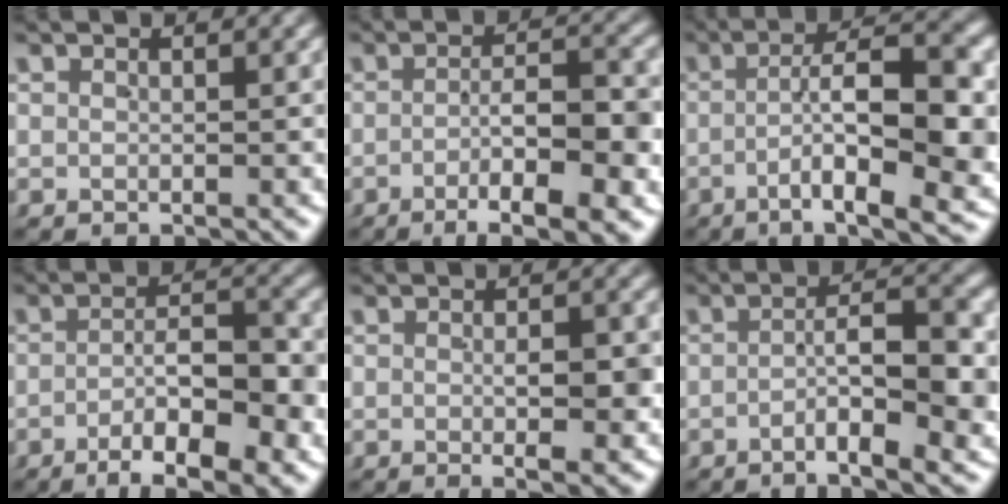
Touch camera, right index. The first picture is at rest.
{"total": 8.0, "force": [-4.5, 1.9, 6.3], "torque": [-0.086, -0.012, -0.060]}
{"total": 10.8, "force": [-2.7, 3.4, 9.9], "torque": [-0.133, -0.021, -0.032]}
{"total": 9.1, "force": [-5.5, 3.1, 6.6], "torque": [-0.089, -0.017, -0.076]}
{"total": 3.6, "force": [-0.5, 0.9, 3.5], "torque": [-0.044, -0.005, -0.009]}
{"total": 6.2, "force": [-2.5, 1.2, 5.6], "torque": [-0.081, -0.006, -0.034]}